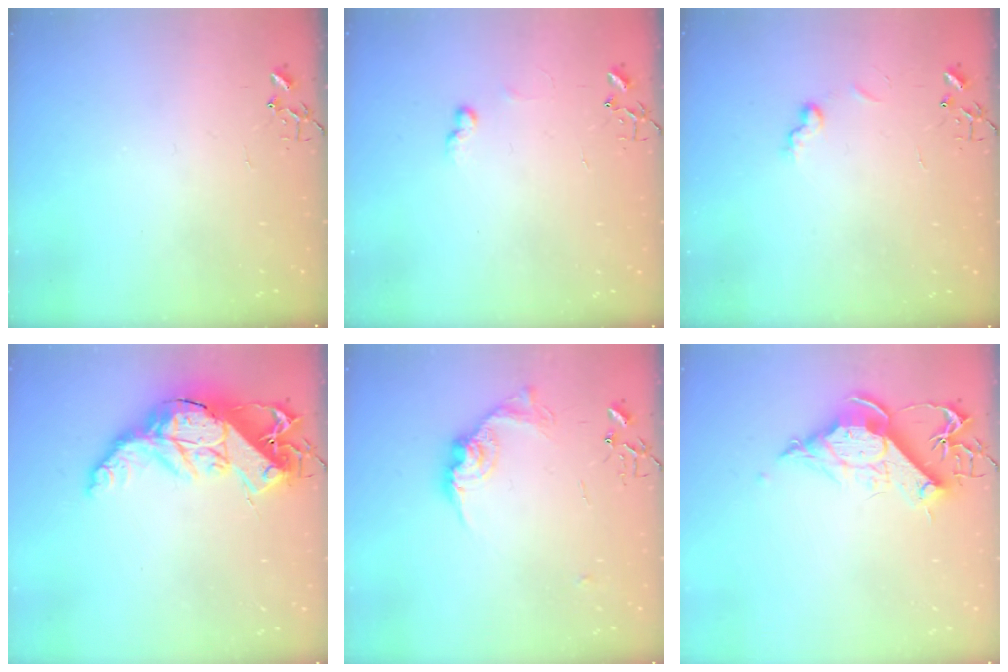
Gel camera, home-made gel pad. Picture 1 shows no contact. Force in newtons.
{"total": 5.9, "press": 5.9, "slide": 0.8}
{"total": 6.9, "press": 6.9, "slide": 0.7}
{"total": 19.6, "press": 19.6, "slide": 1.2}
{"total": 13.4, "press": 13.3, "slide": 0.8}
{"total": 13.2, "press": 13.1, "slide": 1.6}